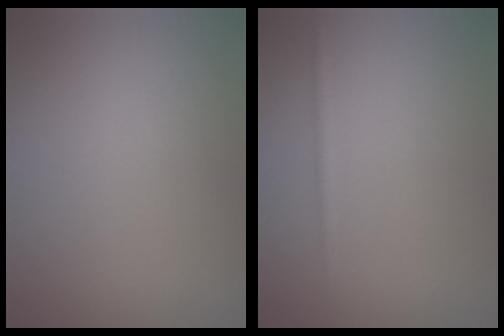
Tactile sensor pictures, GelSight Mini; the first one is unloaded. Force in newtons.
{"total": 0.8, "press": 0.8, "slide": 0.1}